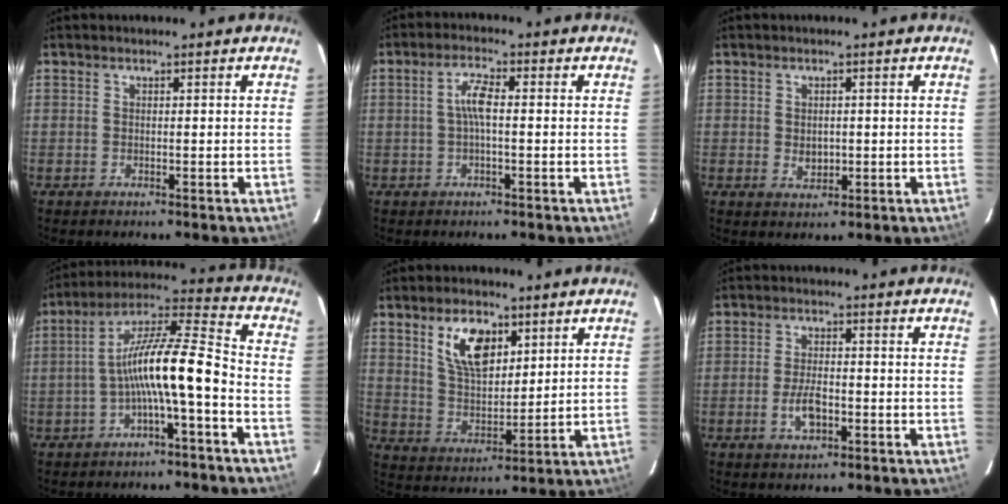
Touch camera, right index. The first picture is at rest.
{"total": 3.9, "force": [-0.1, 0.9, 3.8], "torque": [-0.076, 0.010, -0.002]}
{"total": 2.6, "force": [-0.2, 2.1, 1.5], "torque": [-0.024, -0.003, 0.001]}
{"total": 12.4, "force": [-4.0, 1.3, 11.6], "torque": [-0.223, 0.020, -0.073]}
{"total": 10.3, "force": [5.0, 5.5, 7.2], "torque": [-0.127, 0.010, 0.101]}
{"total": 4.9, "force": [-1.9, 2.3, 3.9], "torque": [-0.081, -0.003, -0.030]}